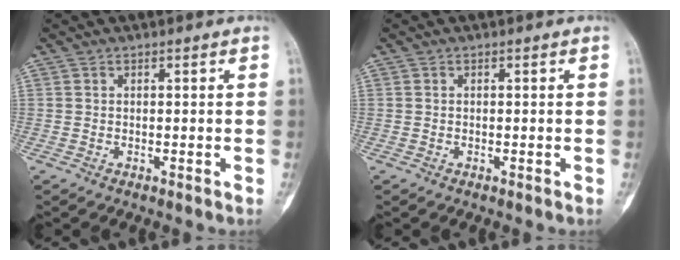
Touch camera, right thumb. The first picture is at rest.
{"total": 0.0}